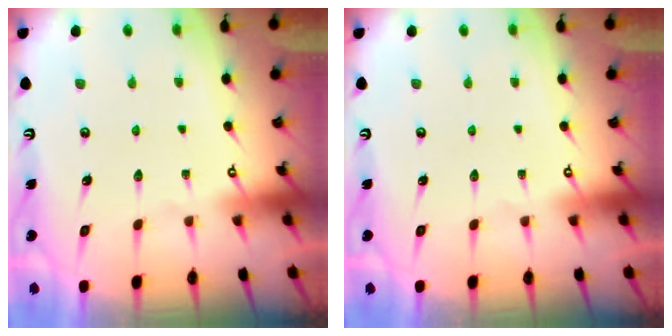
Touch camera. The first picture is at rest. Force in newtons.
{"total": 0.0}